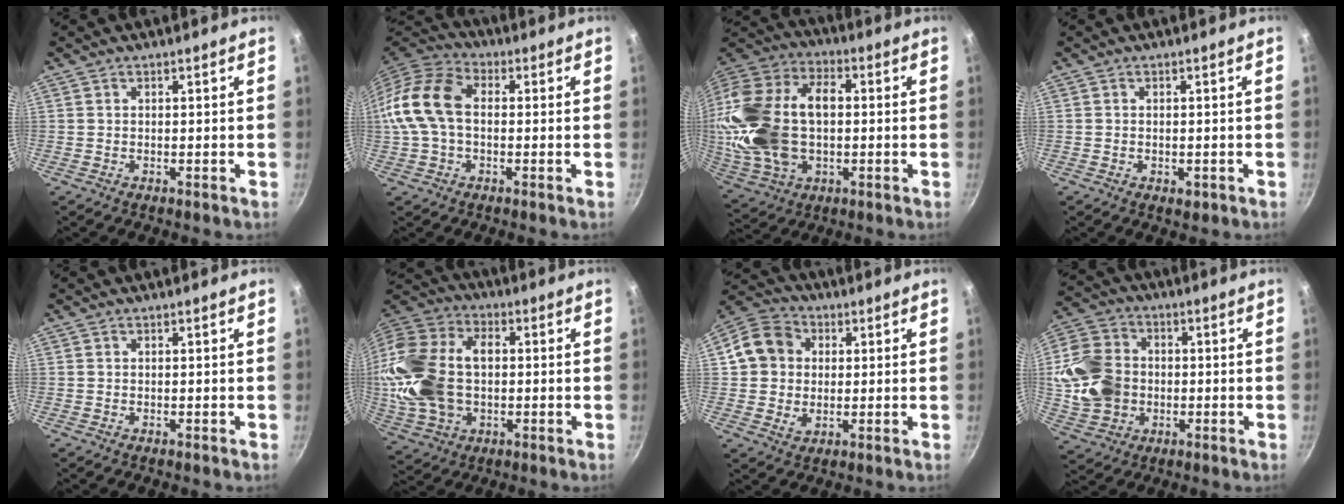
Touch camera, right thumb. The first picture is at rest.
{"total": 14.0, "force": [0.4, 9.3, 10.4], "torque": [-0.192, 0.036, -0.009]}
{"total": 26.2, "force": [0.5, 16.8, 20.1], "torque": [-0.401, 0.029, 0.013]}
{"total": 1.9, "force": [-0.6, 1.2, 1.3], "torque": [-0.017, -0.003, -0.008]}
{"total": 0.0}
{"total": 22.0, "force": [0.0, 15.0, 16.1], "torque": [-0.311, 0.030, 0.003]}
{"total": 10.9, "force": [1.9, 9.5, 5.2], "torque": [-0.069, 0.008, 0.019]}
{"total": 14.7, "force": [-0.5, 11.8, 8.7], "torque": [-0.153, 0.017, -0.009]}